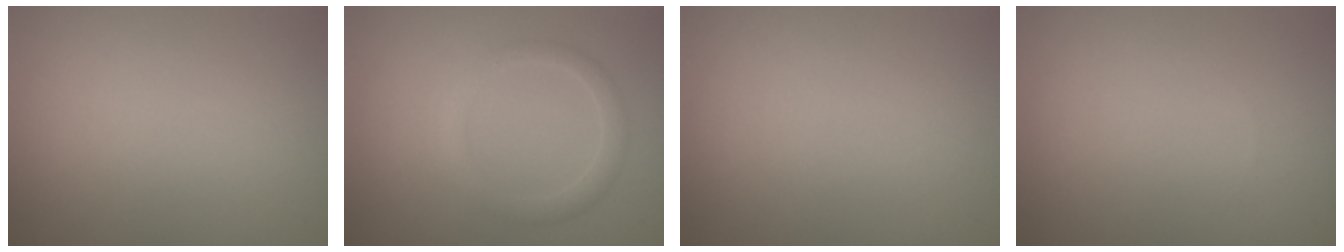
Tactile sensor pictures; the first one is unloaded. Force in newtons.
{"total": 1.8, "press": 1.8, "slide": 0.0}
{"total": 0.0}
{"total": 0.0}